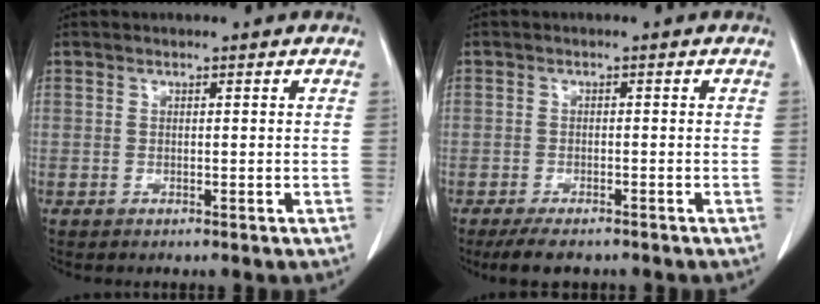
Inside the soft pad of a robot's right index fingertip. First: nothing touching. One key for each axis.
{"total": 4.3, "fx": -3.4, "fy": 1.7, "fz": 1.9, "tx": -0.033, "ty": -0.006, "tz": -0.053}